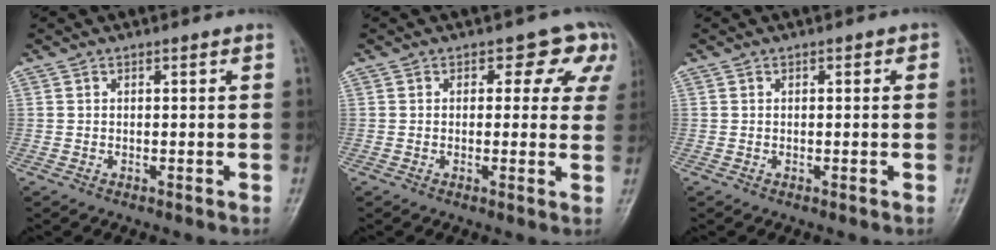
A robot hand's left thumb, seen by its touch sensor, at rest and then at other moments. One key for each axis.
{"total": 6.3, "fx": 2.9, "fy": 4.2, "fz": 3.6, "tx": 0.006, "ty": -0.006, "tz": 0.020}
{"total": 1.0, "fx": 0.2, "fy": 0.6, "fz": 0.8, "tx": -0.006, "ty": 0.002, "tz": 0.002}